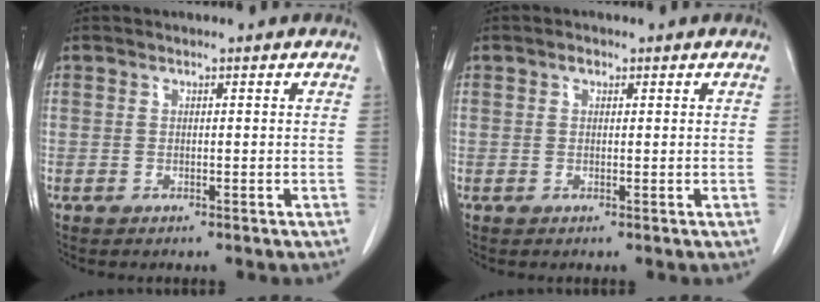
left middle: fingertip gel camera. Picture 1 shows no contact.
{"total": 0.9, "force": [0.5, 0.6, 0.5], "torque": [-0.009, 0.002, 0.007]}